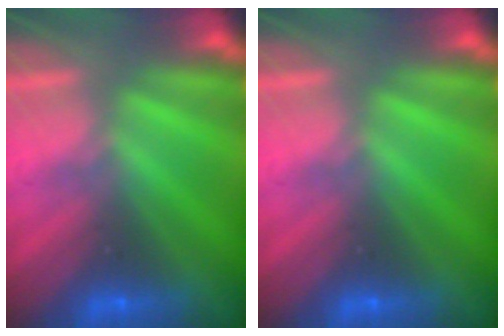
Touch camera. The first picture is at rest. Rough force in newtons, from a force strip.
{"total": 0.0}